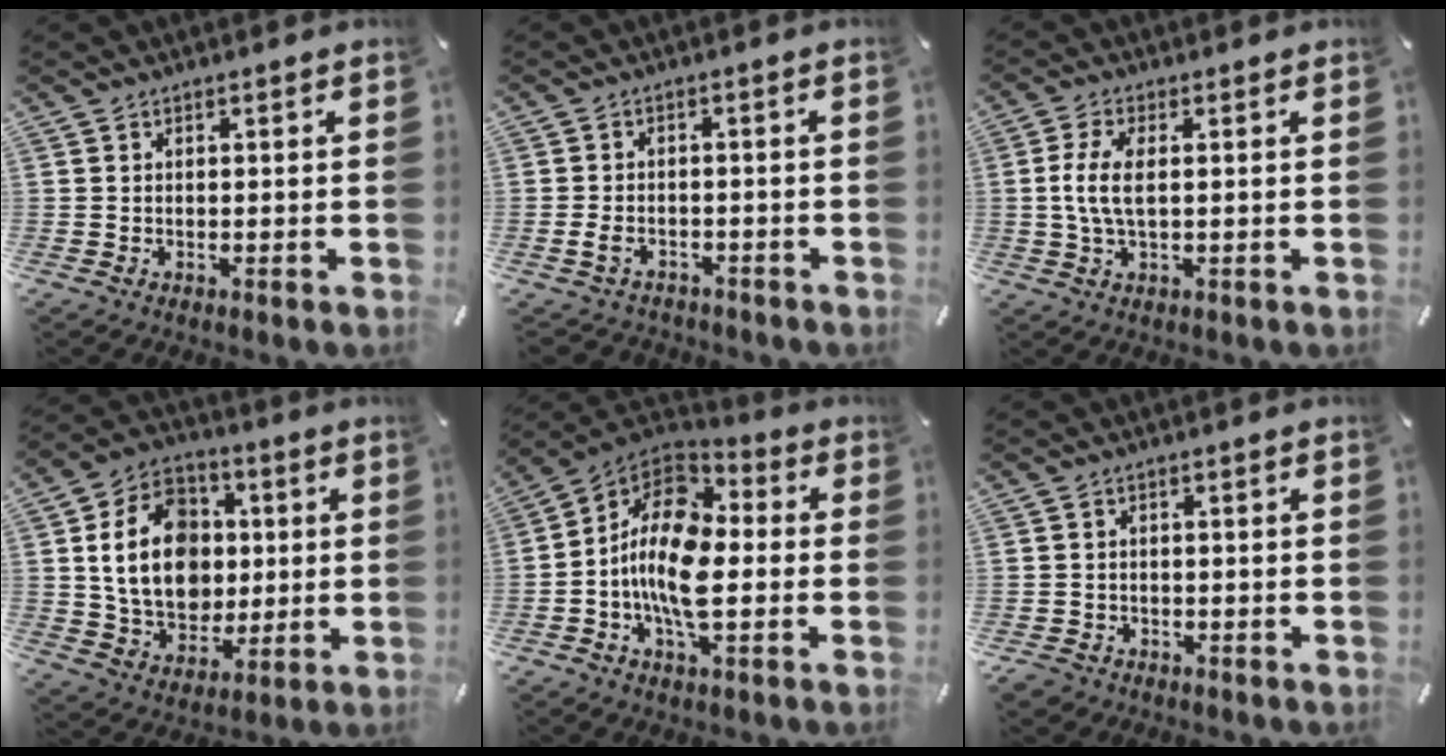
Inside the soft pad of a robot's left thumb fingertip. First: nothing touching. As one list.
[{"total": 4.0, "force": [-2.1, 2.8, 2.0], "torque": [-0.047, 0.005, -0.041]}, {"total": 6.9, "force": [0.4, 2.7, 6.4], "torque": [-0.145, -0.004, -0.001]}, {"total": 17.6, "force": [1.0, 14.1, 10.5], "torque": [-0.216, 0.011, 0.022]}, {"total": 15.7, "force": [-2.6, 8.5, 12.9], "torque": [-0.264, 0.002, -0.050]}, {"total": 2.3, "force": [-1.6, 1.6, 0.5], "torque": [-0.016, 0.006, -0.035]}]